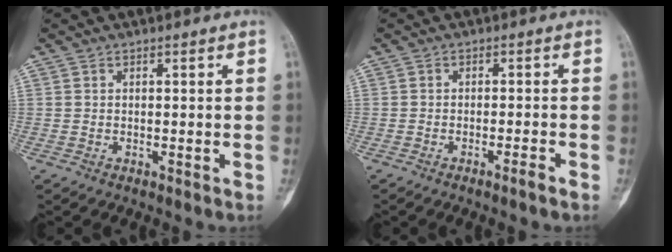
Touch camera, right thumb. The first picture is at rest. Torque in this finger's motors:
{"motor_torque": [-0.44, 0.21, 0.11, 0.10, -0.06]}